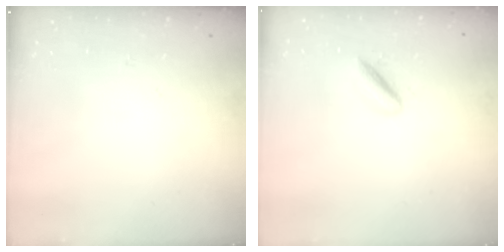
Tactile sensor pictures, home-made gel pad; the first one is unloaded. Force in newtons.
{"total": 1.9, "press": 1.9, "slide": 0.4}